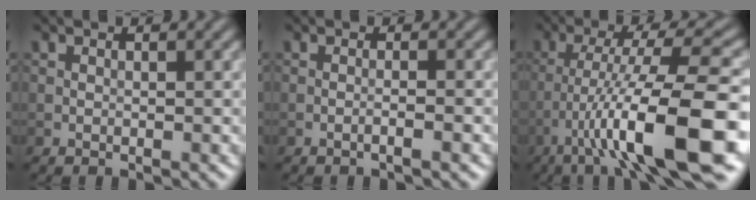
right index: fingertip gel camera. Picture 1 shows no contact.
{"total": 1.3, "force": [-0.5, 0.2, 1.1], "torque": [-0.014, 0.002, -0.015]}
{"total": 11.6, "force": [-4.9, 1.9, 10.4], "torque": [-0.166, 0.021, -0.074]}